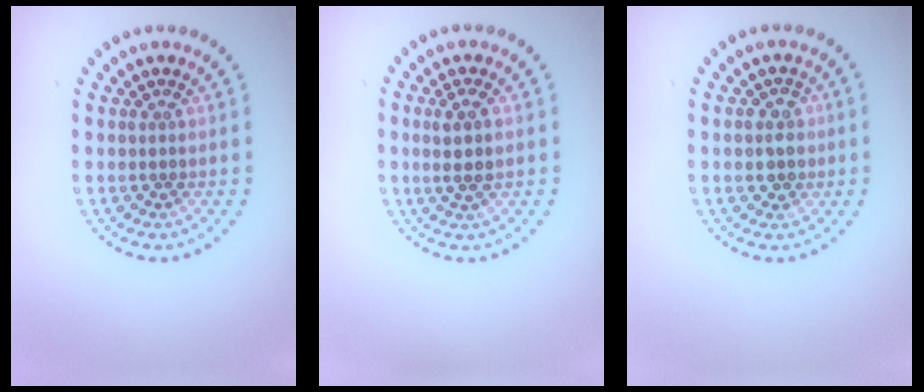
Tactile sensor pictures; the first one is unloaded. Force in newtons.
{"total": 2.4, "press": 2.3, "slide": 0.8}
{"total": 2.3, "press": 2.1, "slide": 0.8}